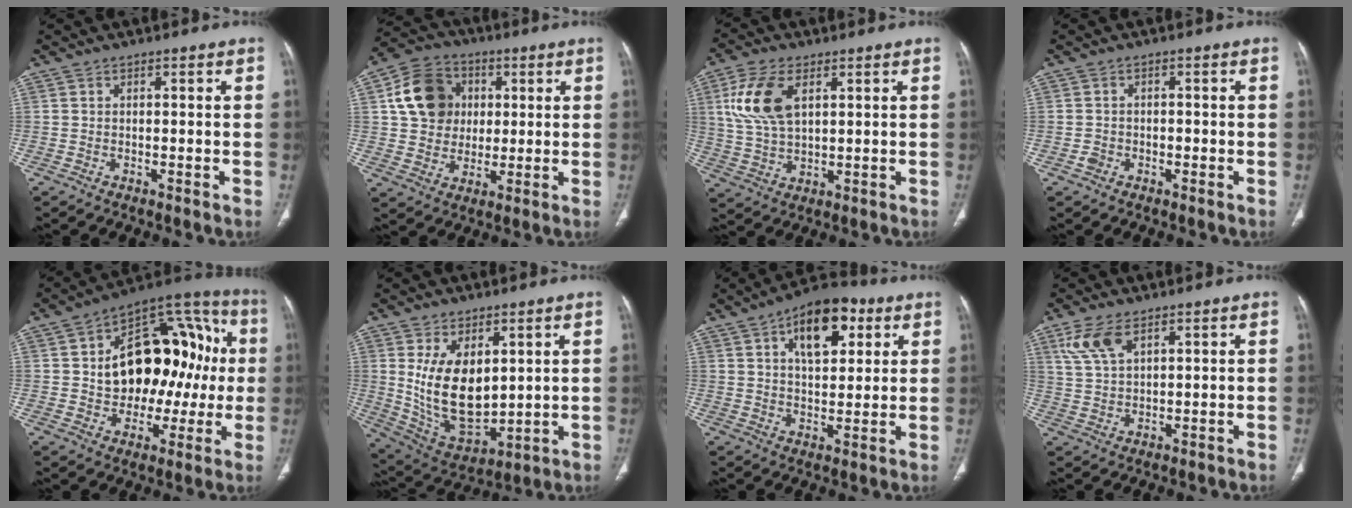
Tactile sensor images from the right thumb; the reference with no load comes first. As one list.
[{"total": 13.4, "force": [3.0, 11.4, 6.5], "torque": [-0.092, 0.006, 0.050]}, {"total": 11.0, "force": [3.7, 5.9, 8.5], "torque": [-0.180, -0.007, 0.075]}, {"total": 1.7, "force": [-0.8, 1.4, 0.5], "torque": [-0.006, 0.009, -0.015]}, {"total": 23.1, "force": [1.5, 15.0, 17.5], "torque": [-0.203, 0.043, 0.030]}, {"total": 15.2, "force": [3.1, 8.7, 12.1], "torque": [-0.192, -0.024, 0.084]}, {"total": 13.4, "force": [5.6, 7.1, 10.0], "torque": [-0.117, -0.005, 0.083]}, {"total": 6.6, "force": [3.6, 3.1, 4.5], "torque": [-0.098, -0.006, 0.080]}]